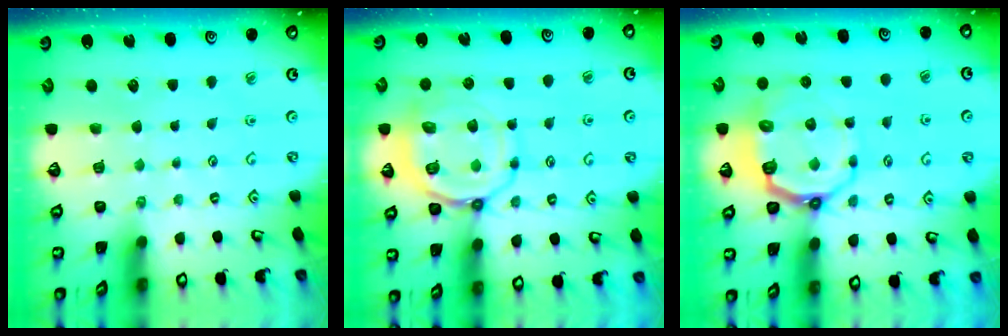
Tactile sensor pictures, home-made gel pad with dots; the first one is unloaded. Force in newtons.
{"total": 11.7, "press": 11.6, "slide": 1.5}
{"total": 9.1, "press": 8.1, "slide": 4.2}